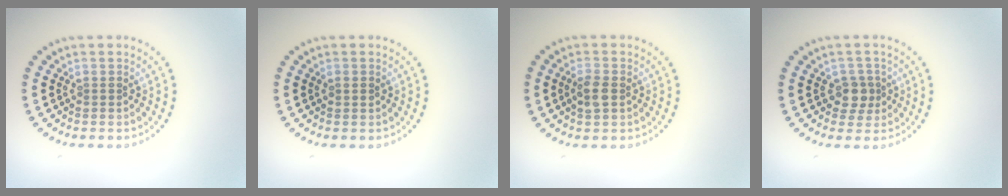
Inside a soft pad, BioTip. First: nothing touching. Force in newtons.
{"total": 0.8, "press": 0.8, "slide": 0.3}
{"total": 2.0, "press": 2.0, "slide": 0.3}
{"total": 2.0, "press": 1.7, "slide": 1.0}